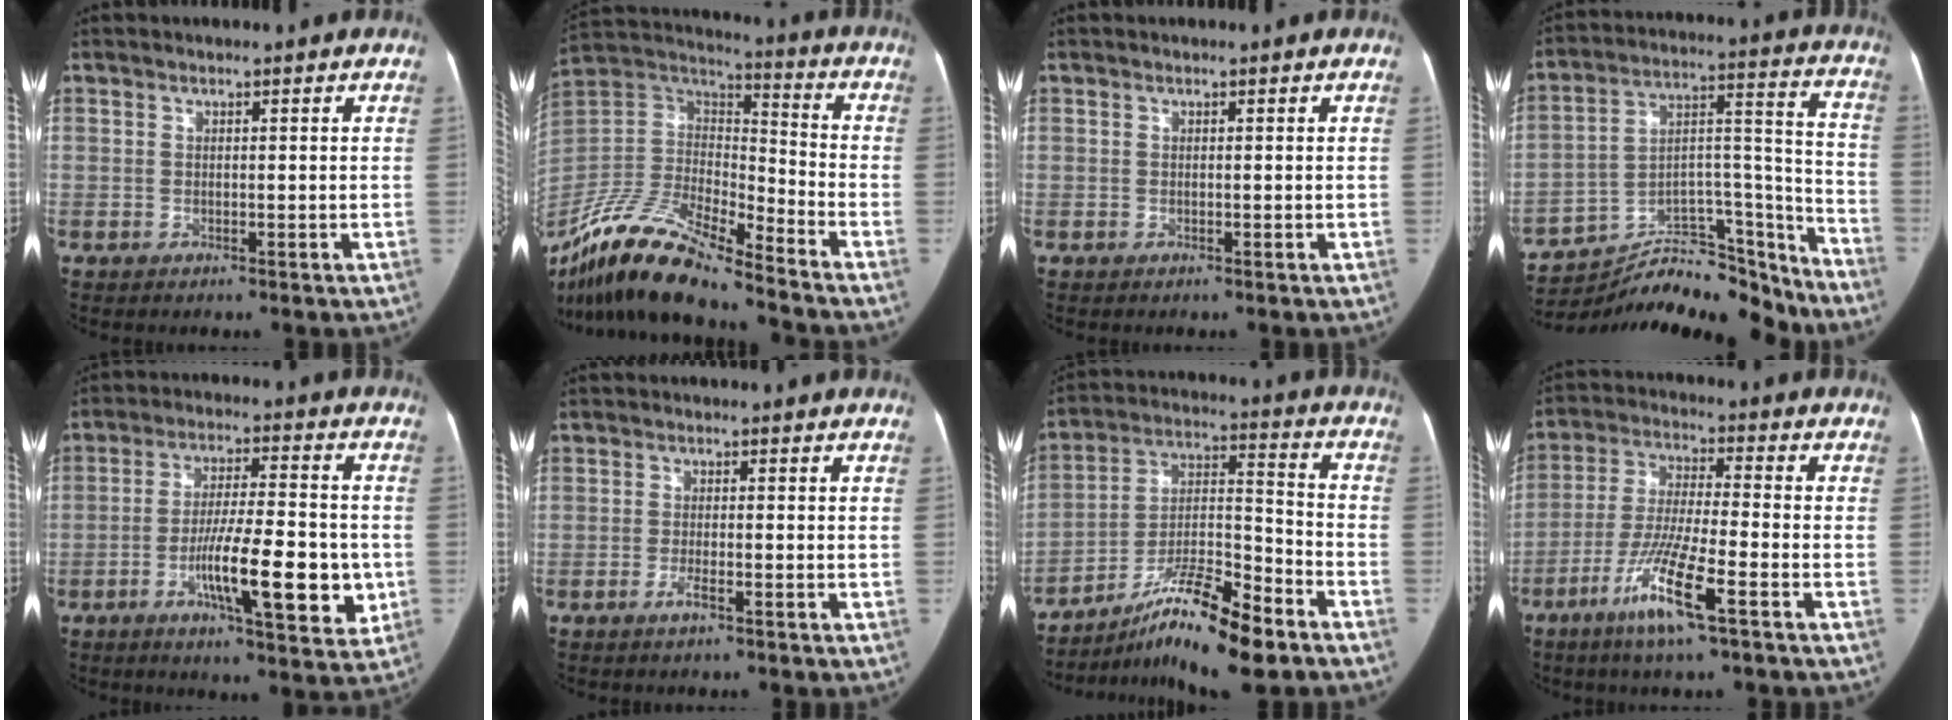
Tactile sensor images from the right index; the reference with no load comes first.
{"total": 18.0, "force": [-15.0, 3.4, 9.3], "torque": [-0.185, 0.020, -0.285]}
{"total": 0.0}
{"total": 20.8, "force": [-19.3, 5.2, 5.6], "torque": [-0.092, 0.055, -0.300]}
{"total": 14.4, "force": [-4.0, 3.0, 13.5], "torque": [-0.211, 0.001, -0.062]}
{"total": 2.0, "force": [-1.2, 0.2, 1.5], "torque": [-0.029, 0.000, -0.023]}
{"total": 16.4, "force": [-11.6, 1.9, 11.4], "torque": [-0.211, -0.003, -0.197]}
{"total": 11.4, "force": [-6.0, 0.3, 9.7], "torque": [-0.196, -0.019, -0.115]}